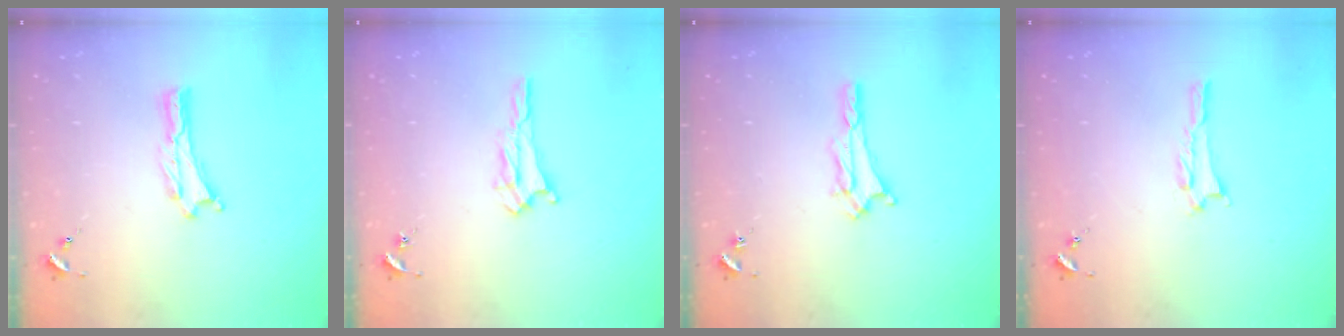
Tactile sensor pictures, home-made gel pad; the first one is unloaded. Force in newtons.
{"total": 1.7, "press": 1.7, "slide": 0.2}
{"total": 2.4, "press": 2.4, "slide": 0.4}
{"total": 1.0, "press": 1.0, "slide": 0.2}